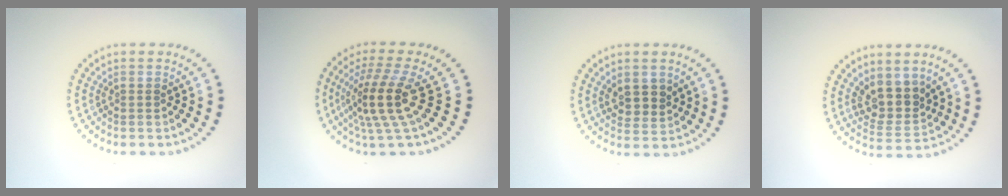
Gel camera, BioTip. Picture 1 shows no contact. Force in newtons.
{"total": 4.8, "press": 3.6, "slide": 3.3}
{"total": 2.5, "press": 2.3, "slide": 0.9}
{"total": 3.8, "press": 3.1, "slide": 2.1}